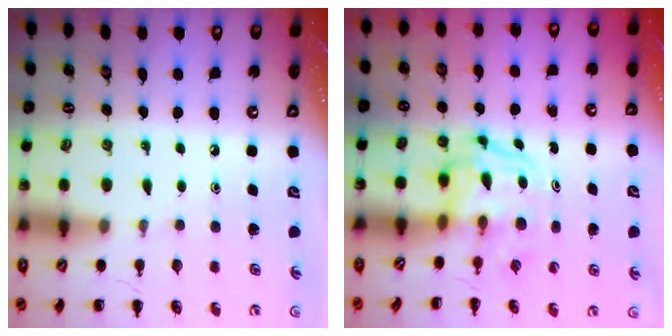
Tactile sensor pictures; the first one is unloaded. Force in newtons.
{"total": 3.4, "press": 3.4, "slide": 0.4}